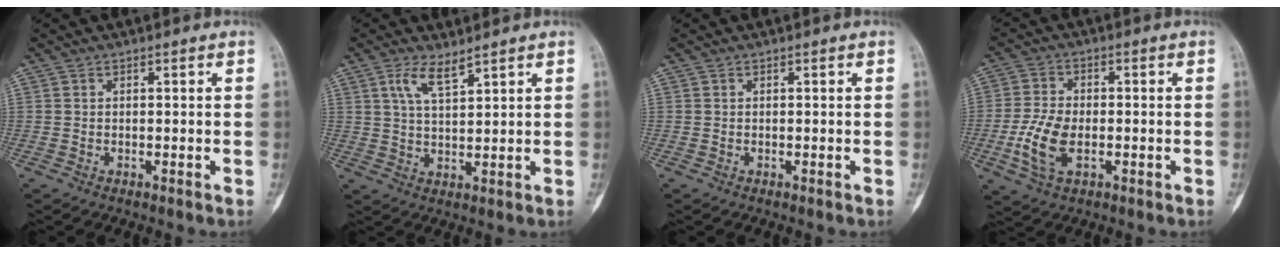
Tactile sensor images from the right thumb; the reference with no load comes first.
{"total": 4.7, "force": [3.1, 1.2, 3.3], "torque": [-0.067, -0.017, 0.066]}
{"total": 0.0}
{"total": 8.5, "force": [-2.1, 4.9, 6.6], "torque": [-0.143, 0.004, -0.041]}